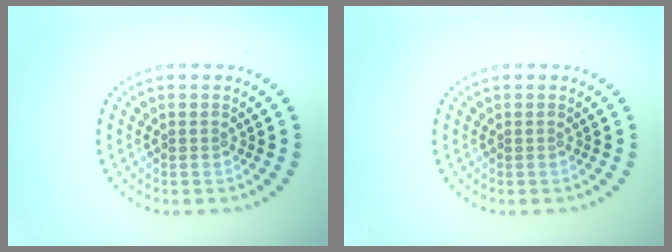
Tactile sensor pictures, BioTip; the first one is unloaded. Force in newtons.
{"total": 0.0}